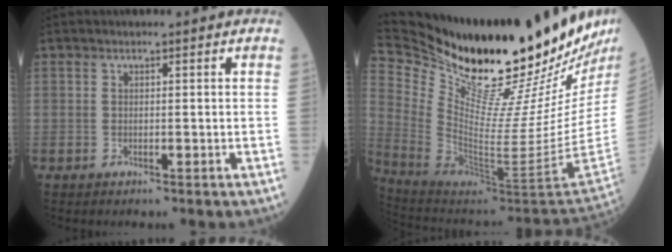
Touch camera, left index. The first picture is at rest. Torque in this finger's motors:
{"motor_torque": [1.00, -1.14, 0.05, -0.01]}